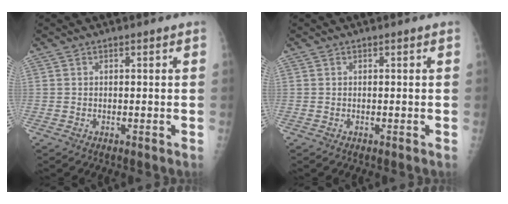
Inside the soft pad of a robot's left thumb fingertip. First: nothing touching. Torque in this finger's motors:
{"motor_torque": [-0.05, -0.05, 0.00, 0.00, 0.00]}